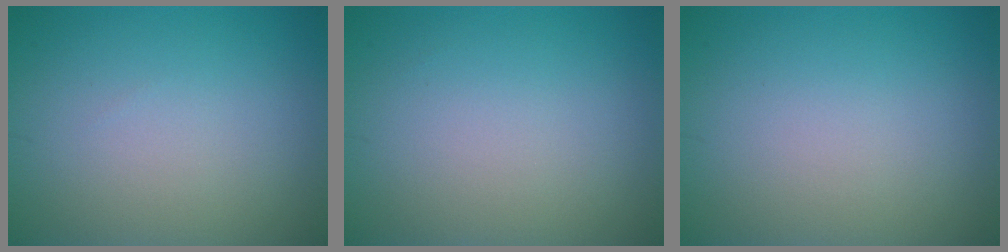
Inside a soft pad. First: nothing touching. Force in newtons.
{"total": 0.0}
{"total": 0.0}